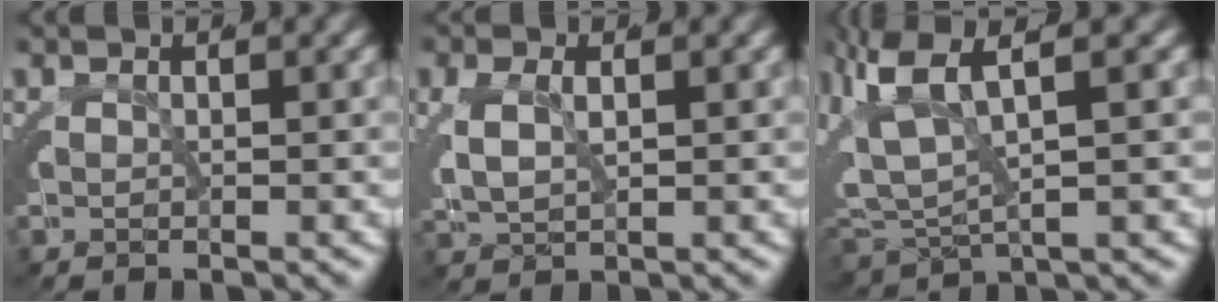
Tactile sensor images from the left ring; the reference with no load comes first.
{"total": 3.1, "force": [0.0, 2.6, 1.6], "torque": [-0.049, -0.011, 0.004]}
{"total": 7.4, "force": [1.3, 5.8, 4.5], "torque": [-0.124, -0.011, 0.022]}